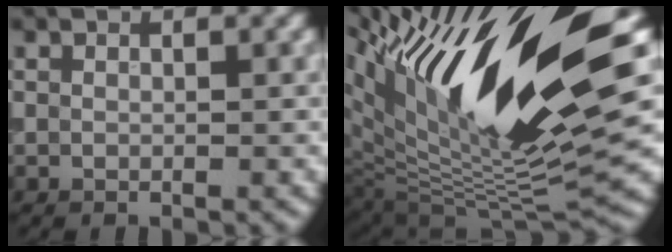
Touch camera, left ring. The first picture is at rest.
{"total": 17.1, "force": [6.6, 4.9, 15.0], "torque": [-0.264, 0.003, 0.111]}